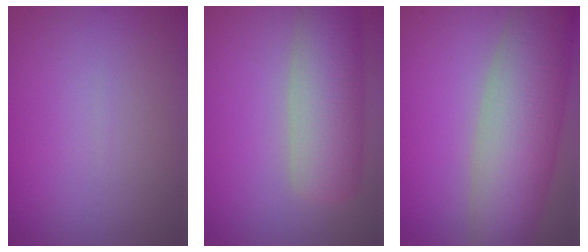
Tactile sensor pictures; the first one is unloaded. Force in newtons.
{"total": 6.8, "press": 6.8, "slide": 0.5}
{"total": 10.4, "press": 10.4, "slide": 0.5}